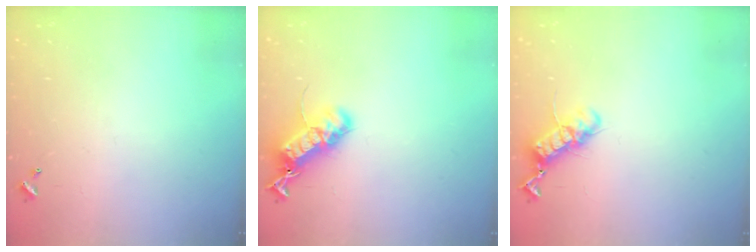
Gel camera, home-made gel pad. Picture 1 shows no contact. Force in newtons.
{"total": 18.4, "press": 18.4, "slide": 0.6}
{"total": 11.8, "press": 11.7, "slide": 1.4}